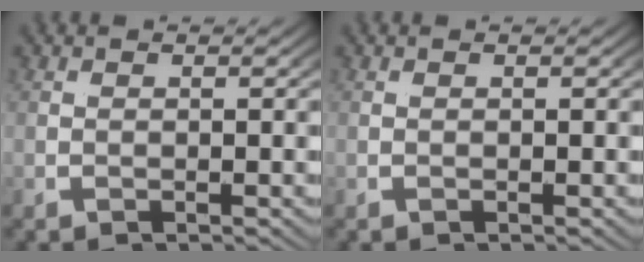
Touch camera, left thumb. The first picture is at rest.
{"total": 0.0}